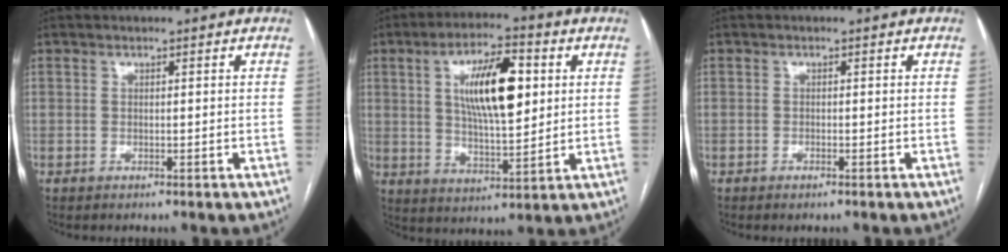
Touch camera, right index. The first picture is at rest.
{"total": 11.5, "force": [3.1, 1.2, 11.1], "torque": [-0.205, 0.000, 0.056]}
{"total": 0.7, "force": [-0.5, 0.1, 0.5], "torque": [-0.012, -0.001, -0.005]}